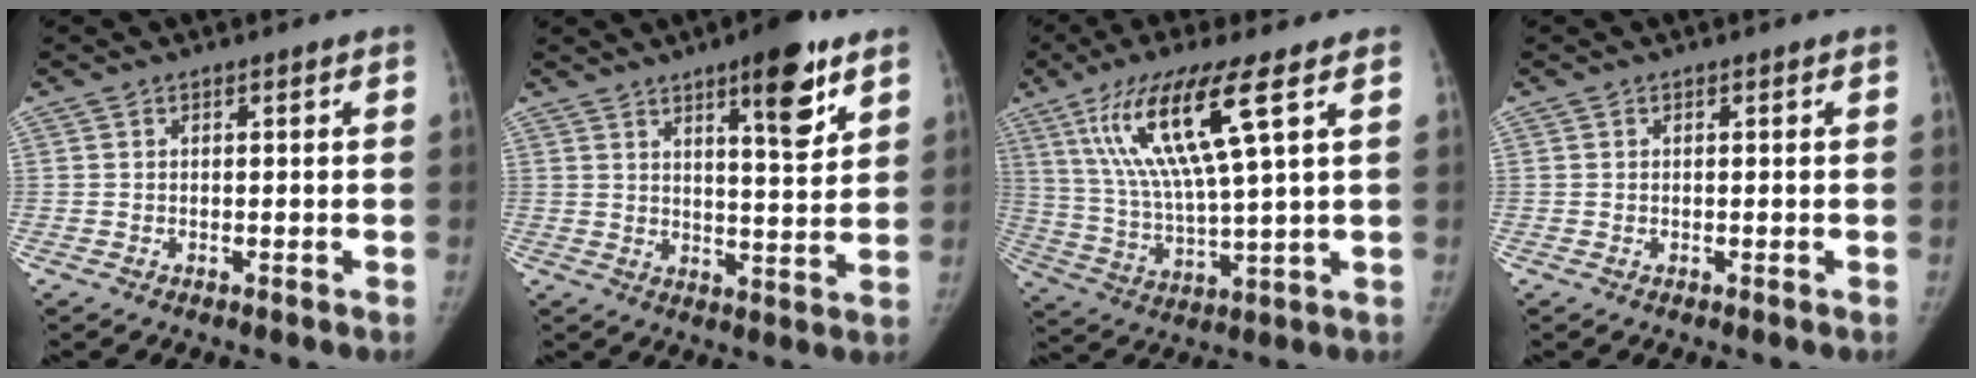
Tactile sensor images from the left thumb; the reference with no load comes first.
{"total": 10.9, "force": [6.4, 2.7, 8.4], "torque": [-0.102, -0.037, 0.091]}
{"total": 16.6, "force": [7.3, 2.2, 14.7], "torque": [-0.302, -0.026, 0.138]}
{"total": 0.0}